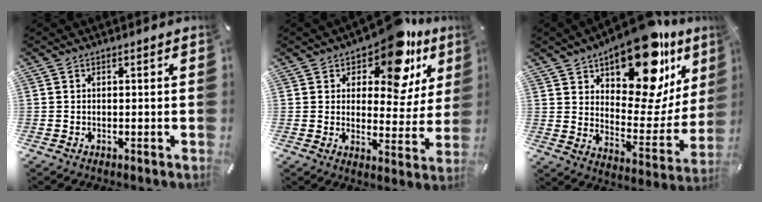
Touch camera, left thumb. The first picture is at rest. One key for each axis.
{"total": 14.3, "fx": 9.6, "fy": 6.5, "fz": 8.4, "tx": -0.124, "ty": -0.060, "tz": 0.161}
{"total": 22.9, "fx": 16.1, "fy": 10.2, "fz": 12.6, "tx": -0.164, "ty": -0.122, "tz": 0.269}